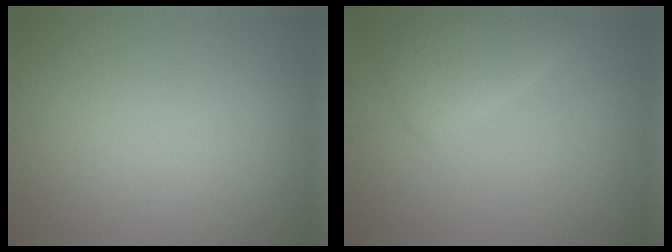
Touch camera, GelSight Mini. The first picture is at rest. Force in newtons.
{"total": 3.3, "press": 3.3, "slide": 0.2}